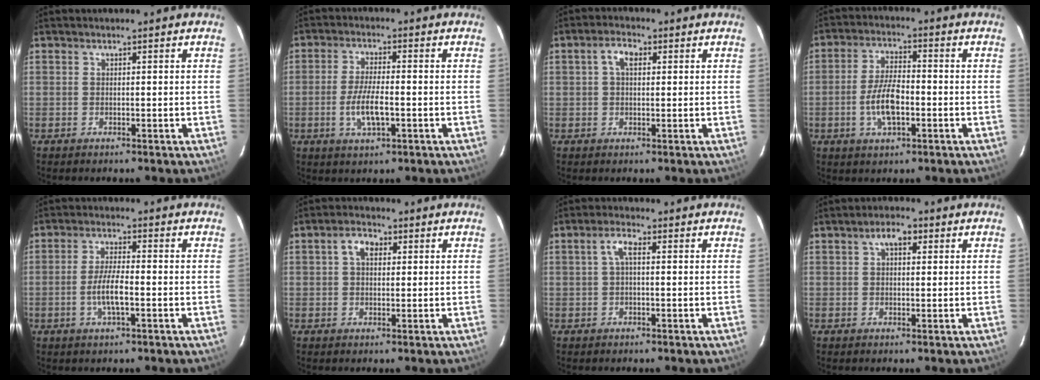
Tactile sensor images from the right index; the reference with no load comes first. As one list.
[{"total": 6.7, "force": [-2.0, 2.1, 6.0], "torque": [-0.123, -0.007, -0.035]}, {"total": 3.4, "force": [0.9, 2.0, 2.7], "torque": [-0.049, 0.012, 0.016]}, {"total": 8.1, "force": [-2.4, 3.3, 7.0], "torque": [-0.141, 0.002, -0.044]}, {"total": 5.6, "force": [-1.8, 1.2, 5.1], "torque": [-0.103, -0.003, -0.034]}, {"total": 3.8, "force": [1.0, 2.6, 2.6], "torque": [-0.046, 0.015, 0.018]}, {"total": 2.8, "force": [0.3, 1.0, 2.6], "torque": [-0.054, 0.010, 0.006]}, {"total": 3.5, "force": [1.2, 2.0, 2.6], "torque": [-0.040, 0.014, 0.020]}]